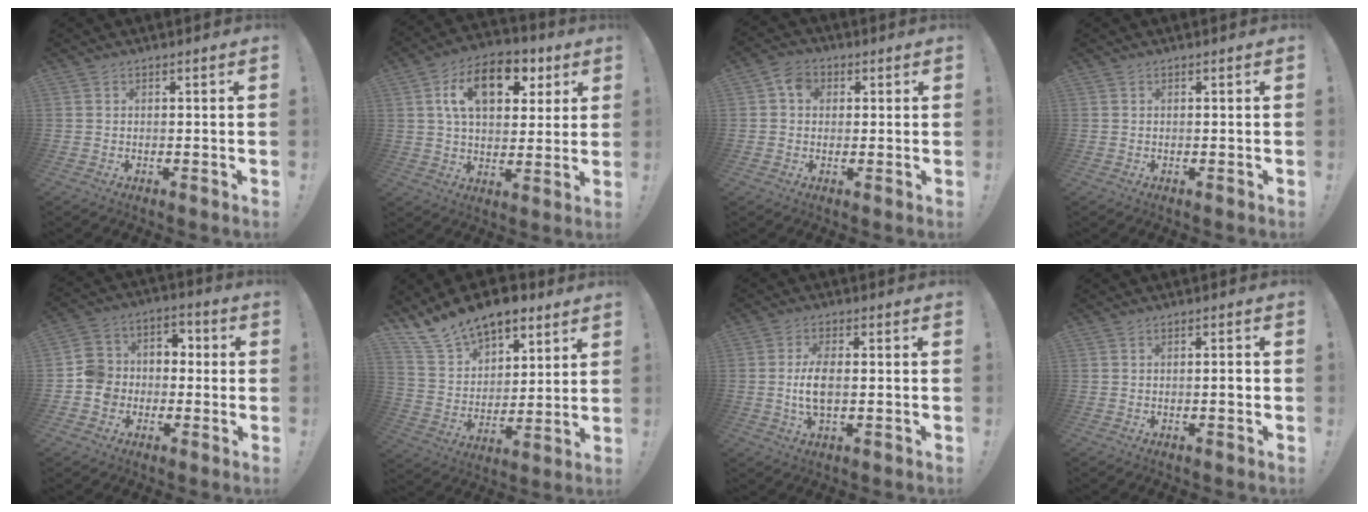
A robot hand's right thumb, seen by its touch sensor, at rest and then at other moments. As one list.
[{"total": 15.7, "force": [6.2, 9.8, 10.5], "torque": [-0.161, -0.013, 0.112]}, {"total": 5.3, "force": [1.2, 4.3, 2.9], "torque": [-0.048, 0.009, 0.022]}, {"total": 0.0}, {"total": 10.5, "force": [-3.2, 9.6, 2.7], "torque": [-0.036, 0.034, -0.054]}, {"total": 15.5, "force": [11.9, 8.3, 5.3], "torque": [-0.099, -0.081, 0.224]}, {"total": 6.7, "force": [-0.2, 3.0, 6.0], "torque": [-0.124, -0.006, -0.007]}, {"total": 1.9, "force": [-0.5, 0.1, 1.8], "torque": [-0.024, -0.001, -0.013]}]